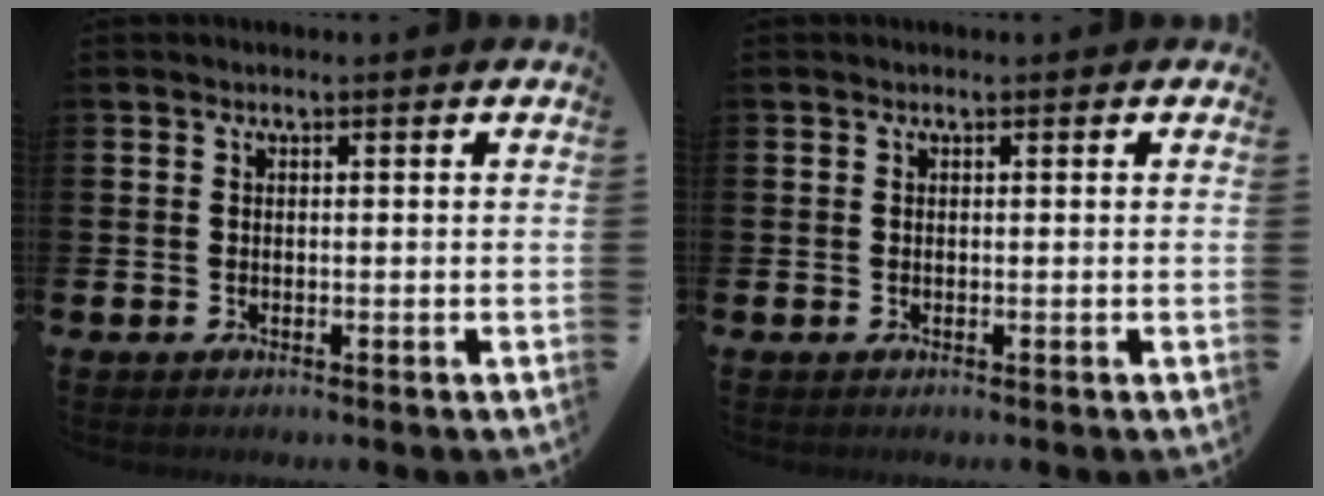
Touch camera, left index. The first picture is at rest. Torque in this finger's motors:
{"motor_torque": [0.44, -1.34, -0.18, 0.05]}